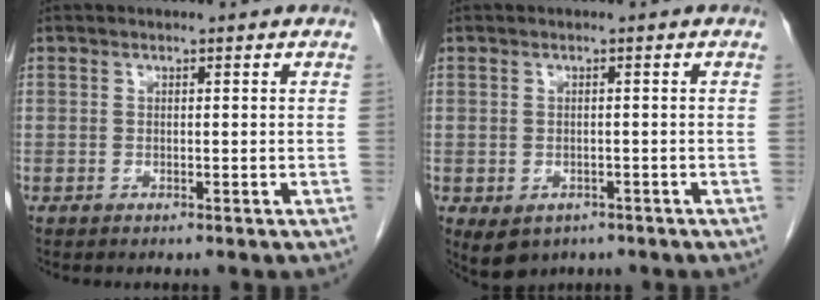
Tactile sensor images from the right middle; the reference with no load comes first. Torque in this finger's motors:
{"motor_torque": [0.57, -0.36, 0.27, 0.06]}